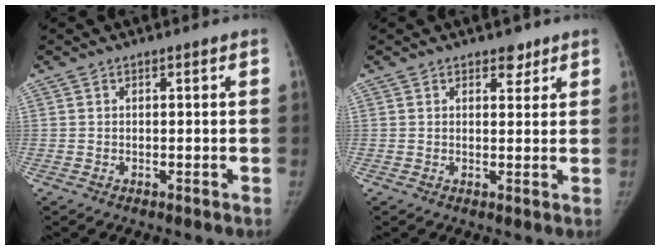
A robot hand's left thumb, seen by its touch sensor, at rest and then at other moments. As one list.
[{"total": 2.6, "force": [1.8, 1.5, 1.0], "torque": [0.003, -0.010, 0.024]}]